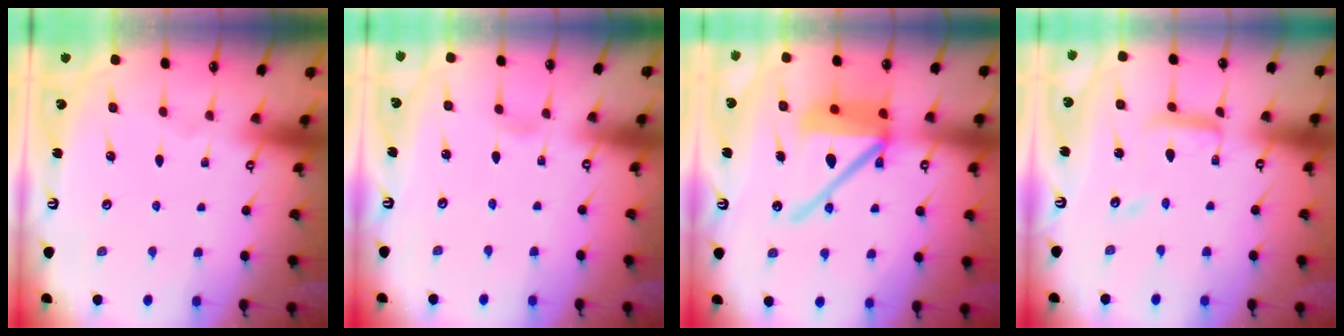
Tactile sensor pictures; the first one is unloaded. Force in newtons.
{"total": 2.5, "press": 2.5, "slide": 0.2}
{"total": 16.4, "press": 16.2, "slide": 2.3}
{"total": 11.0, "press": 11.0, "slide": 1.2}